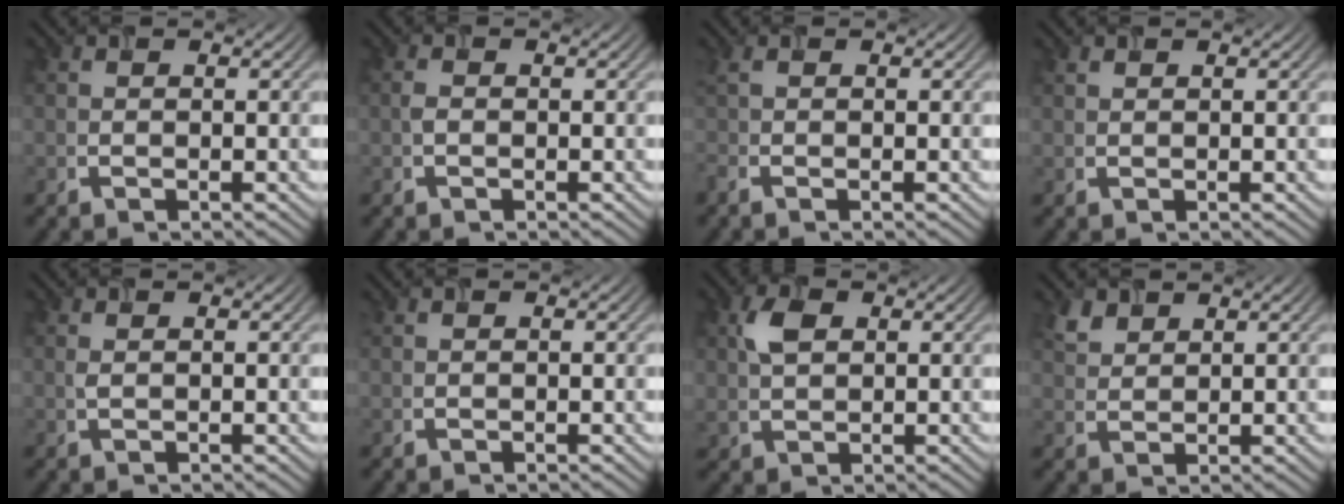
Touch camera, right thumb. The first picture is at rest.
{"total": 0.7, "force": [-0.2, 0.5, 0.5], "torque": [-0.011, 0.002, -0.007]}
{"total": 2.1, "force": [-0.5, 0.8, 1.9], "torque": [-0.065, -0.004, -0.021]}
{"total": 0.5, "force": [0.4, 0.2, 0.2], "torque": [-0.005, 0.001, 0.010]}
{"total": 0.6, "force": [0.2, 0.2, 0.5], "torque": [-0.014, 0.003, 0.005]}
{"total": 0.0}
{"total": 3.8, "force": [1.2, 2.4, 2.7], "torque": [-0.062, 0.006, 0.023]}
{"total": 2.8, "force": [2.1, 1.4, 1.1], "torque": [-0.031, 0.003, 0.051]}